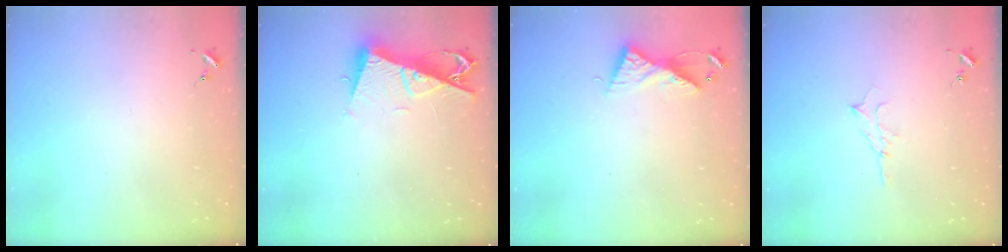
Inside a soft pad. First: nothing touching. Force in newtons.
{"total": 10.3, "press": 10.3, "slide": 0.8}
{"total": 8.4, "press": 8.4, "slide": 0.3}
{"total": 5.2, "press": 5.1, "slide": 0.6}